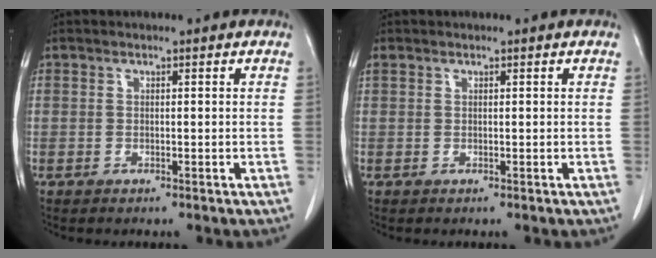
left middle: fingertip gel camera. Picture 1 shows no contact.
{"total": 0.6, "force": [0.4, 0.3, 0.2], "torque": [-0.010, 0.014, 0.011]}